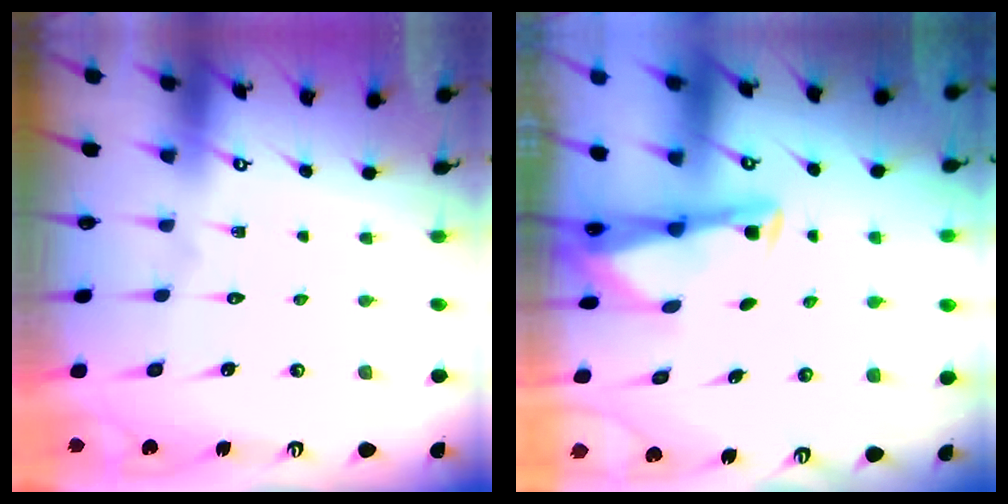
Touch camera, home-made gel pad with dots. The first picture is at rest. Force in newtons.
{"total": 2.9, "press": 2.9, "slide": 0.4}